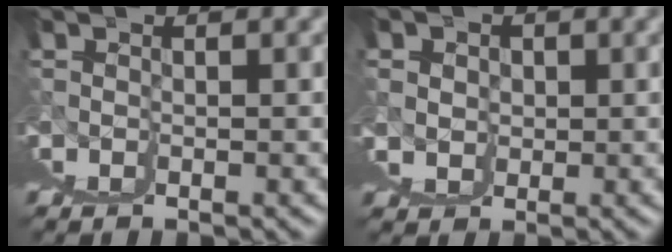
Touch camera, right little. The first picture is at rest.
{"total": 4.6, "force": [2.0, 4.1, 0.8], "torque": [-0.017, -0.018, 0.036]}